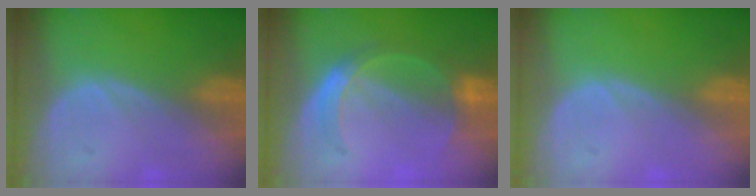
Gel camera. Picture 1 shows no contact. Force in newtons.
{"total": 5.6, "press": 5.3, "slide": 1.9}
{"total": 0.0}